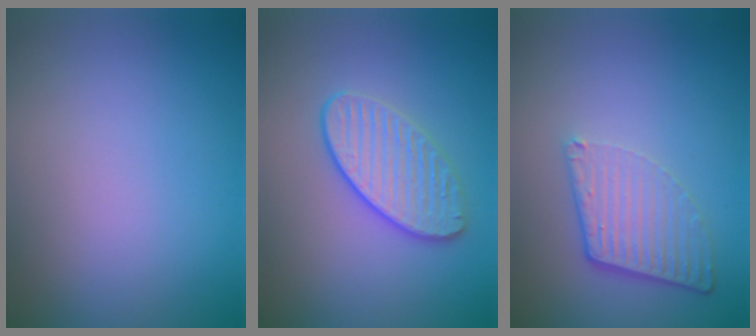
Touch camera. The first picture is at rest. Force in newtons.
{"total": 3.5, "press": 3.3, "slide": 1.3}
{"total": 3.6, "press": 2.6, "slide": 2.4}